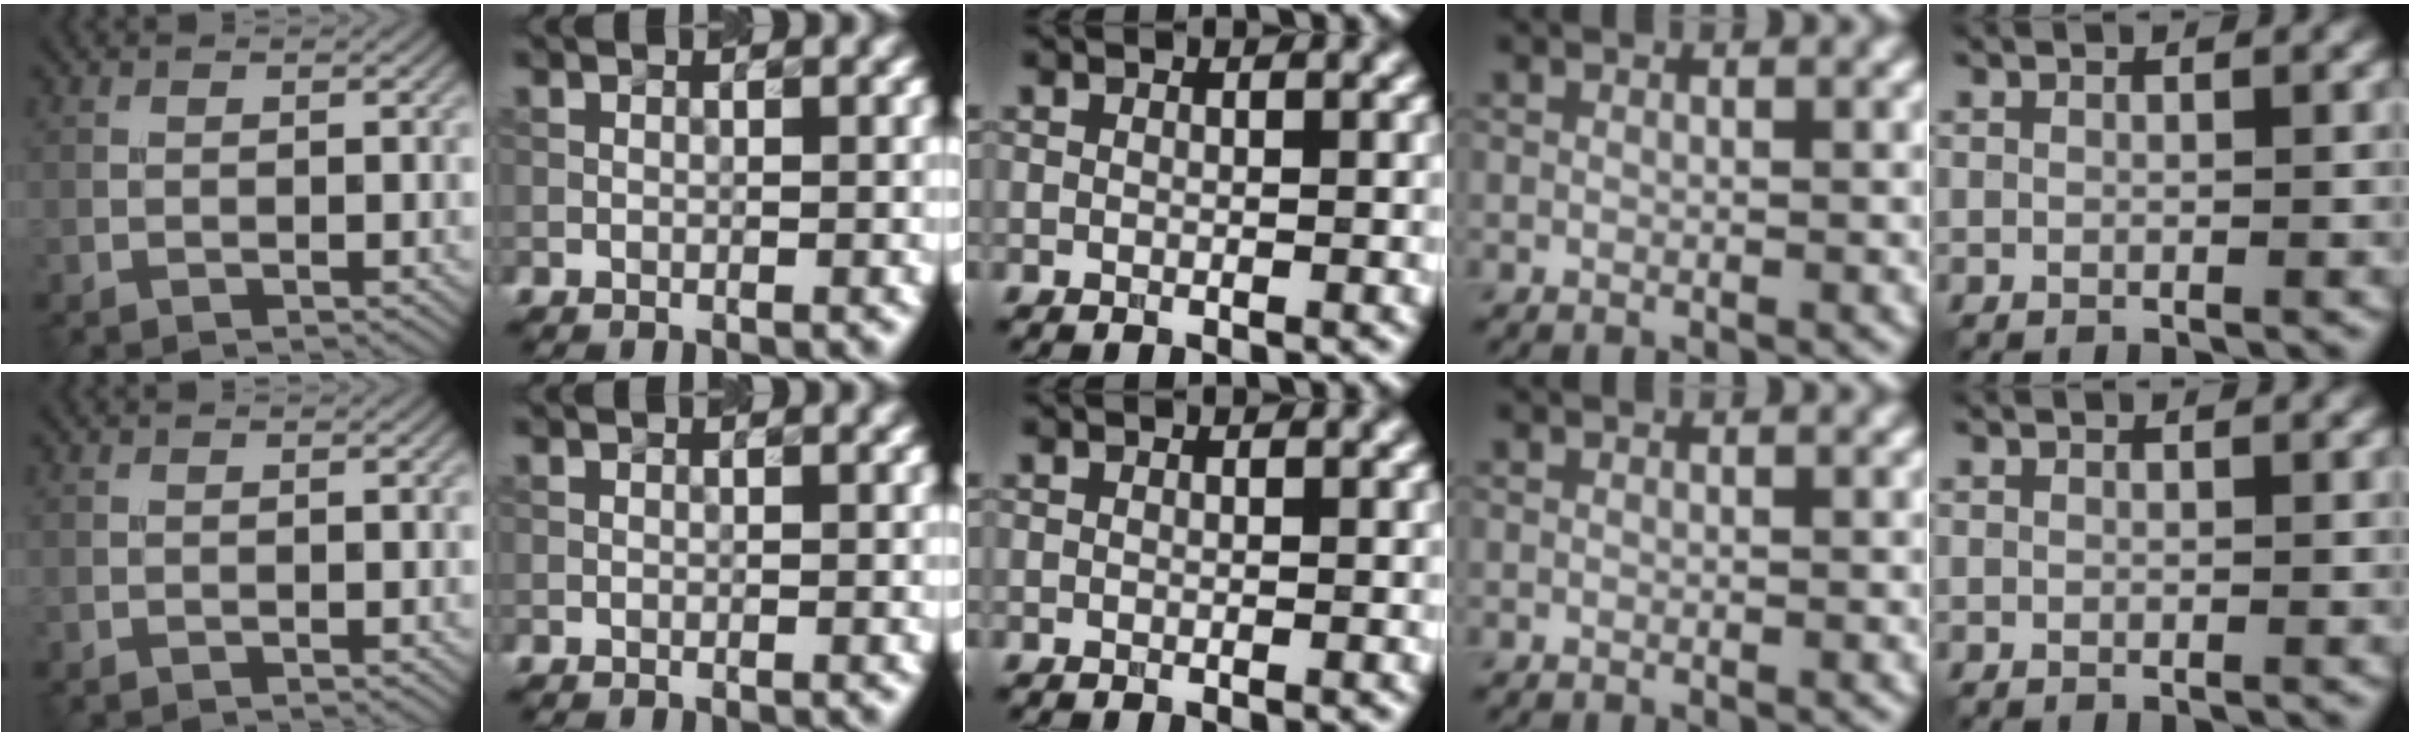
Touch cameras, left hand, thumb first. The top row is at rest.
{}